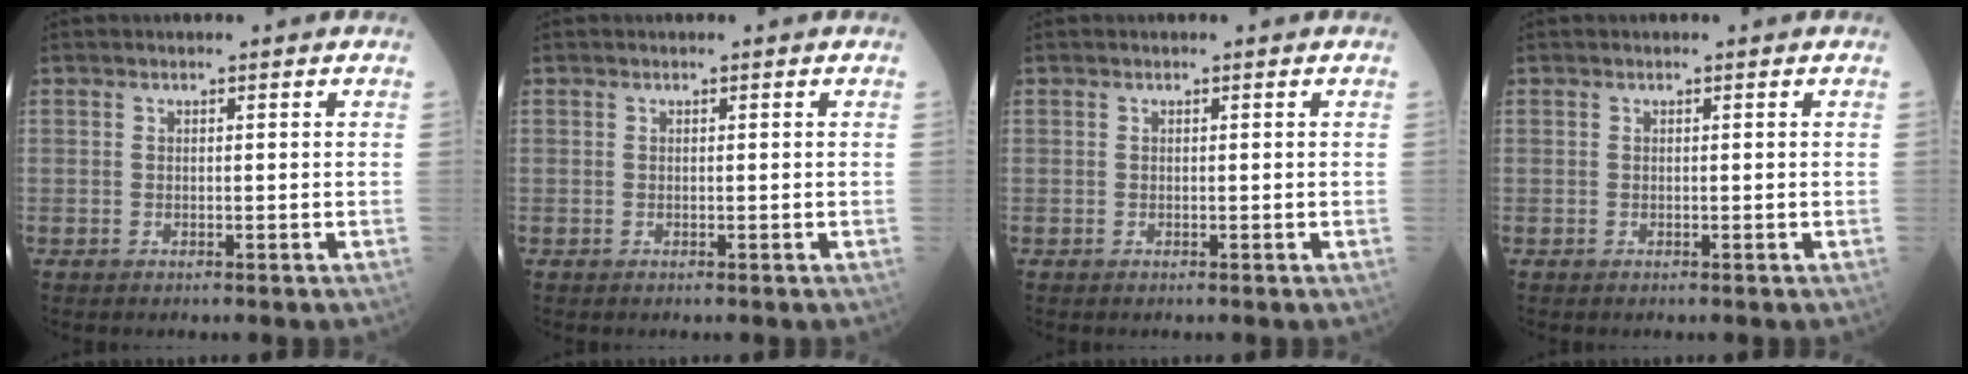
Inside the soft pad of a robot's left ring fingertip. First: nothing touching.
{"total": 0.0}
{"total": 0.0}
{"total": 0.0}